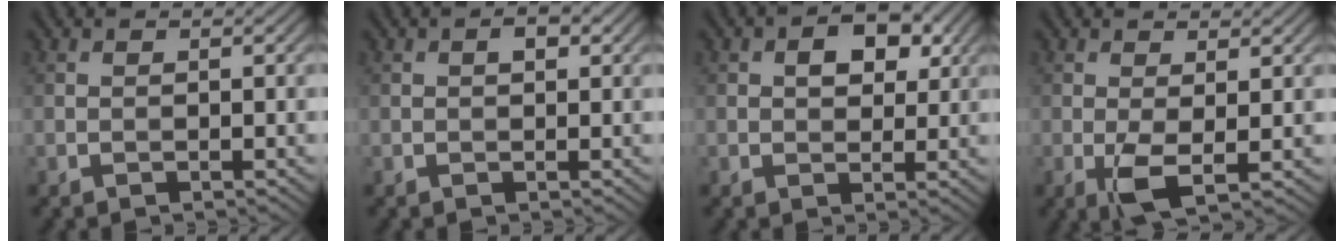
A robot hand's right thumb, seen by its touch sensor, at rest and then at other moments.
{"total": 1.5, "force": [0.4, 0.9, 1.2], "torque": [-0.015, 0.002, 0.004]}
{"total": 4.7, "force": [1.5, 3.1, 3.2], "torque": [-0.051, 0.001, 0.021]}
{"total": 3.5, "force": [-0.1, 1.0, 3.3], "torque": [-0.076, -0.005, -0.004]}